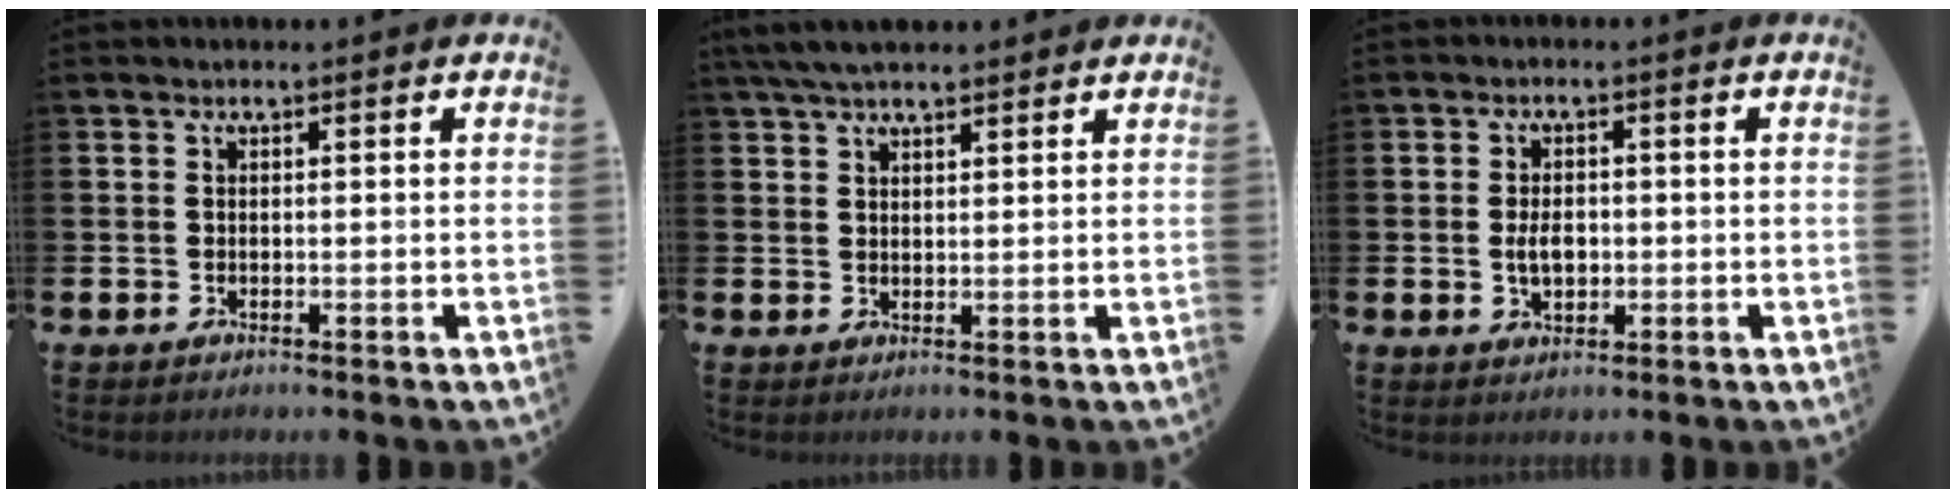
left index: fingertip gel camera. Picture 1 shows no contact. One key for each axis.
{"total": 4.6, "fx": 4.0, "fy": 1.1, "fz": 2.0, "tx": -0.044, "ty": -0.007, "tz": 0.074}
{"total": 3.2, "fx": -0.1, "fy": 2.0, "fz": 2.5, "tx": -0.034, "ty": 0.000, "tz": -0.005}